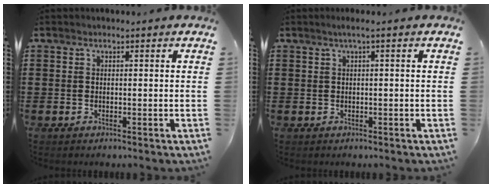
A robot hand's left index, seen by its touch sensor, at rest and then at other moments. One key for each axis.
{"total": 1.3, "fx": 0.0, "fy": 0.0, "fz": 1.3, "tx": -0.020, "ty": -0.004, "tz": 0.000}